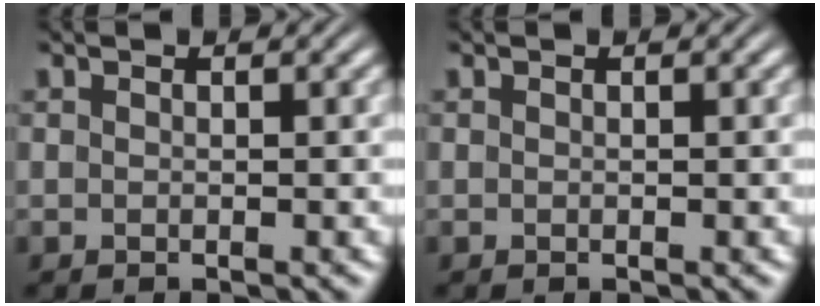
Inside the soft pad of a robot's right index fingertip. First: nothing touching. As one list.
[{"total": 0.0}]